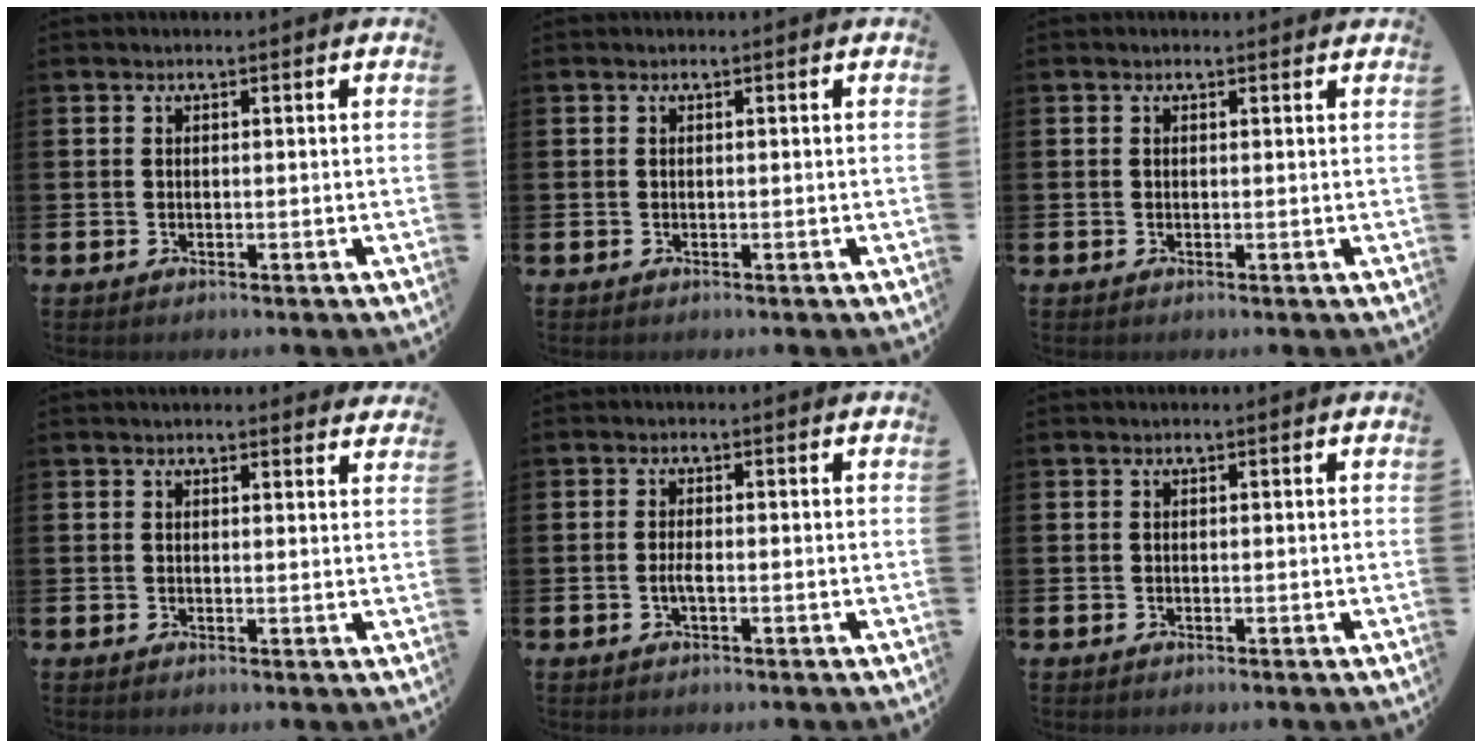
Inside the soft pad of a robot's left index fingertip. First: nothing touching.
{"total": 0.0}
{"total": 0.0}
{"total": 1.9, "force": [1.9, 0.3, 0.1], "torque": [0.003, -0.007, 0.033]}
{"total": 1.5, "force": [-0.5, 0.4, 1.3], "torque": [-0.020, -0.002, -0.011]}
{"total": 0.0}